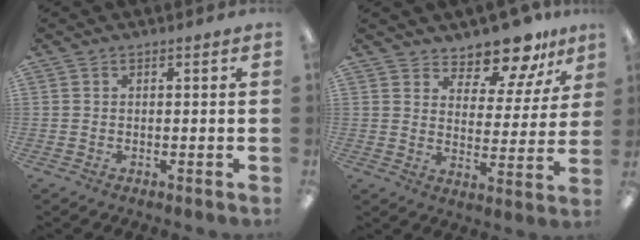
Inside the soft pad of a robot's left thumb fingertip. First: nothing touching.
{"total": 11.4, "force": [10.3, 3.6, 3.1], "torque": [-0.048, -0.085, 0.189]}